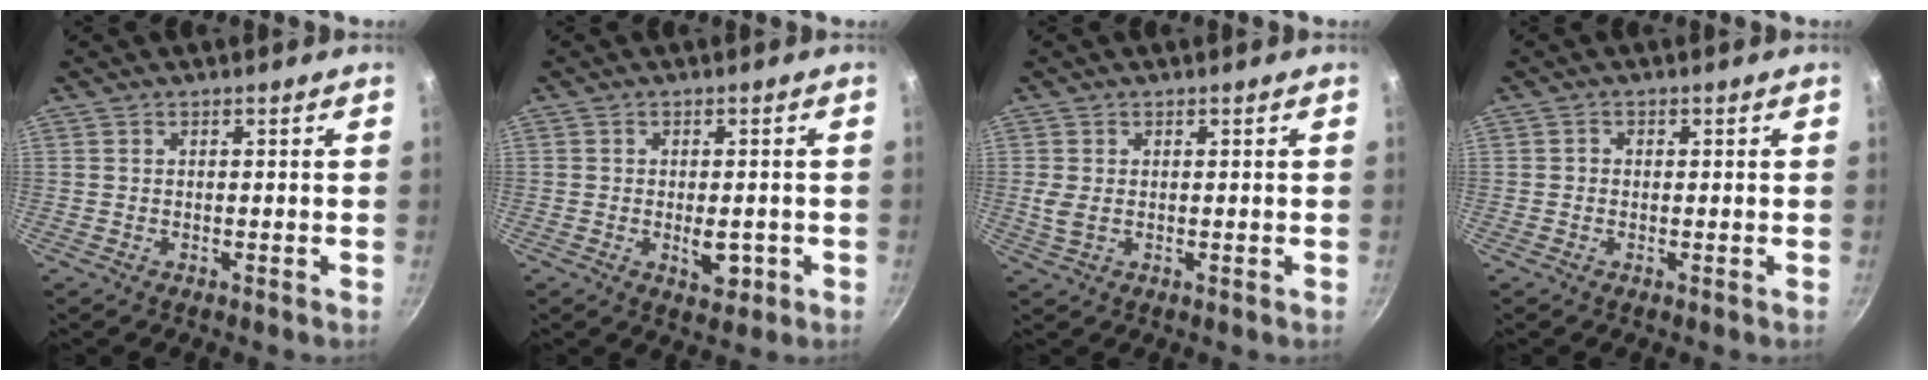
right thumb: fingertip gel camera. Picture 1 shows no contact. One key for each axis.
{"total": 3.9, "fx": -1.0, "fy": 2.1, "fz": 3.1, "tx": -0.033, "ty": -0.002, "tz": -0.008}
{"total": 2.6, "fx": 0.1, "fy": 1.6, "fz": 2.0, "tx": -0.057, "ty": -0.003, "tz": 0.005}
{"total": 0.7, "fx": 0.0, "fy": 0.7, "fz": 0.2, "tx": 0.001, "ty": 0.002, "tz": -0.003}